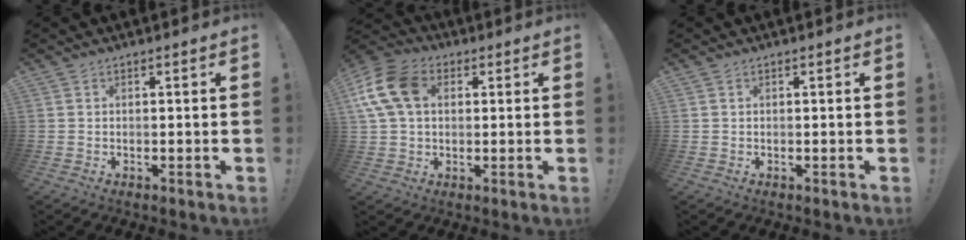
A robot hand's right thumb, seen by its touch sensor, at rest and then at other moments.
{"total": 14.6, "force": [3.6, 10.2, 9.8], "torque": [-0.197, 0.005, 0.071]}
{"total": 0.0}